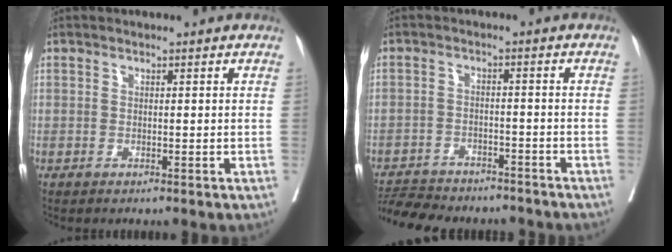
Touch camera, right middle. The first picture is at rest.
{"total": 12.0, "force": [-11.1, 3.3, 3.3], "torque": [-0.065, 0.007, -0.156]}